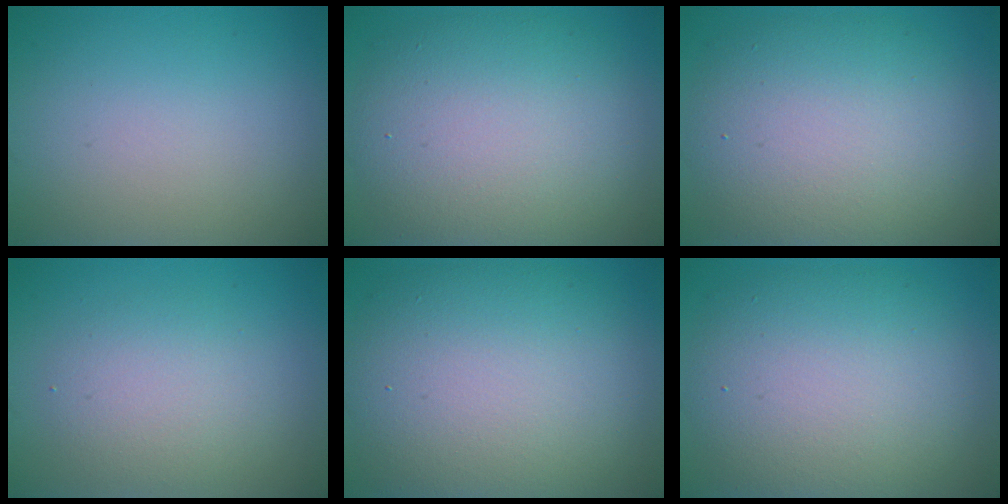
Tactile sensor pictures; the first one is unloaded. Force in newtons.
{"total": 9.8, "press": 9.8, "slide": 0.8}
{"total": 9.4, "press": 9.4, "slide": 0.5}
{"total": 3.5, "press": 3.5, "slide": 0.2}
{"total": 11.7, "press": 11.7, "slide": 0.7}
{"total": 9.4, "press": 9.4, "slide": 0.5}